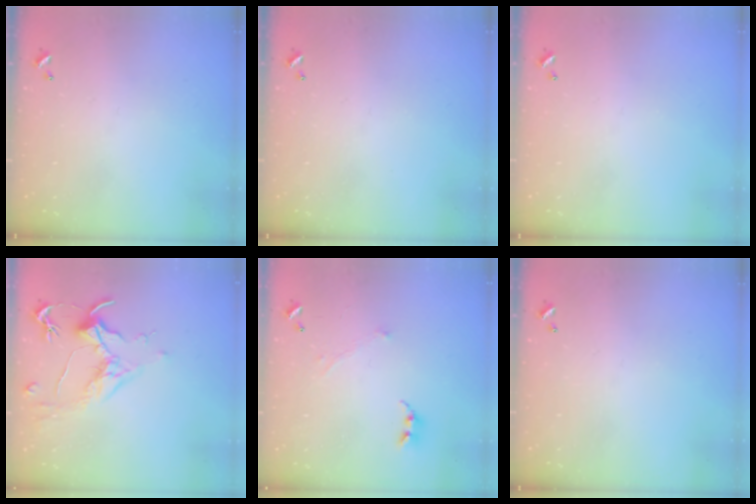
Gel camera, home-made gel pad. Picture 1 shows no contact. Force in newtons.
{"total": 0.0}
{"total": 0.0}
{"total": 1.8, "press": 1.5, "slide": 0.9}
{"total": 0.7, "press": 0.0, "slide": 0.7}
{"total": 0.0}